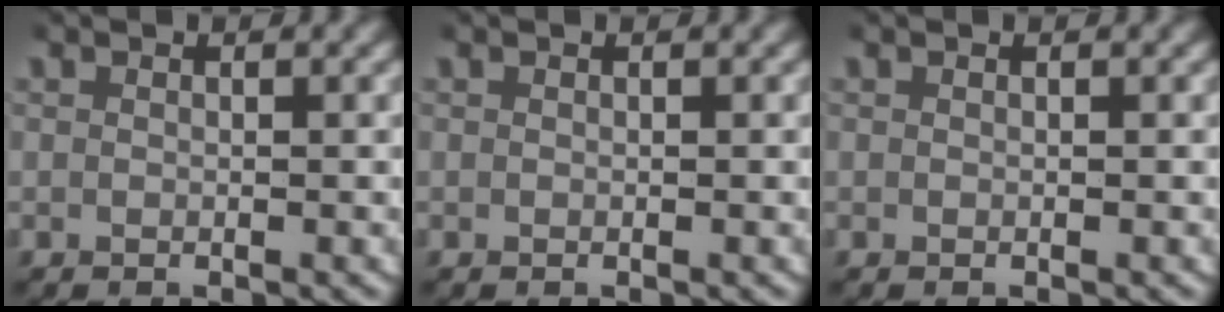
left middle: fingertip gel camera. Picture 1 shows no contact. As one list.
[{"total": 0.0}, {"total": 0.0}]